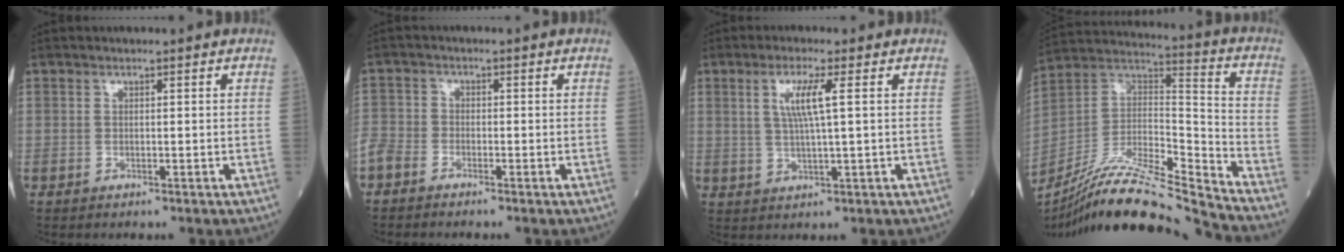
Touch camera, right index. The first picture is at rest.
{"total": 4.3, "force": [-3.5, 2.2, 1.1], "torque": [-0.025, -0.002, -0.080]}
{"total": 5.1, "force": [1.5, -0.2, 4.9], "torque": [-0.097, 0.001, 0.030]}
{"total": 20.8, "force": [-18.9, -0.4, 8.7], "torque": [-0.182, 0.005, -0.342]}